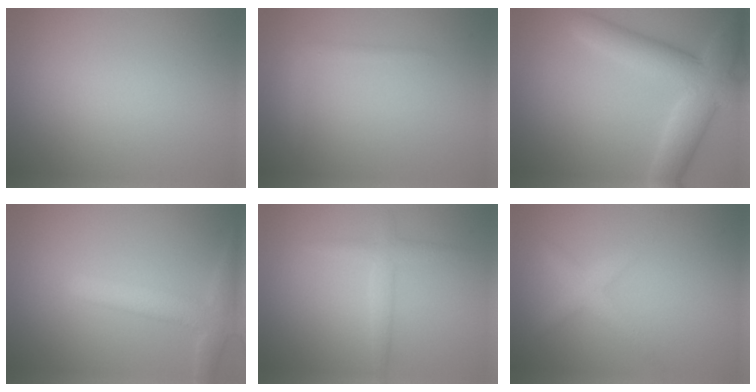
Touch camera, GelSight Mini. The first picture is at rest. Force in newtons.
{"total": 1.1, "press": 1.1, "slide": 0.1}
{"total": 7.3, "press": 7.3, "slide": 0.3}
{"total": 3.7, "press": 3.7, "slide": 0.2}
{"total": 1.8, "press": 1.8, "slide": 0.1}
{"total": 2.3, "press": 2.3, "slide": 0.1}